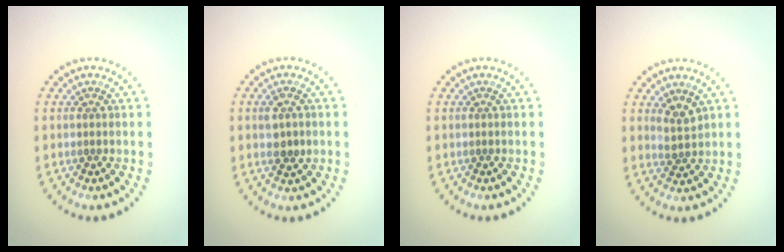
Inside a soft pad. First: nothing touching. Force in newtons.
{"total": 2.0, "press": 2.0, "slide": 0.3}
{"total": 0.0}
{"total": 1.3, "press": 1.1, "slide": 0.7}